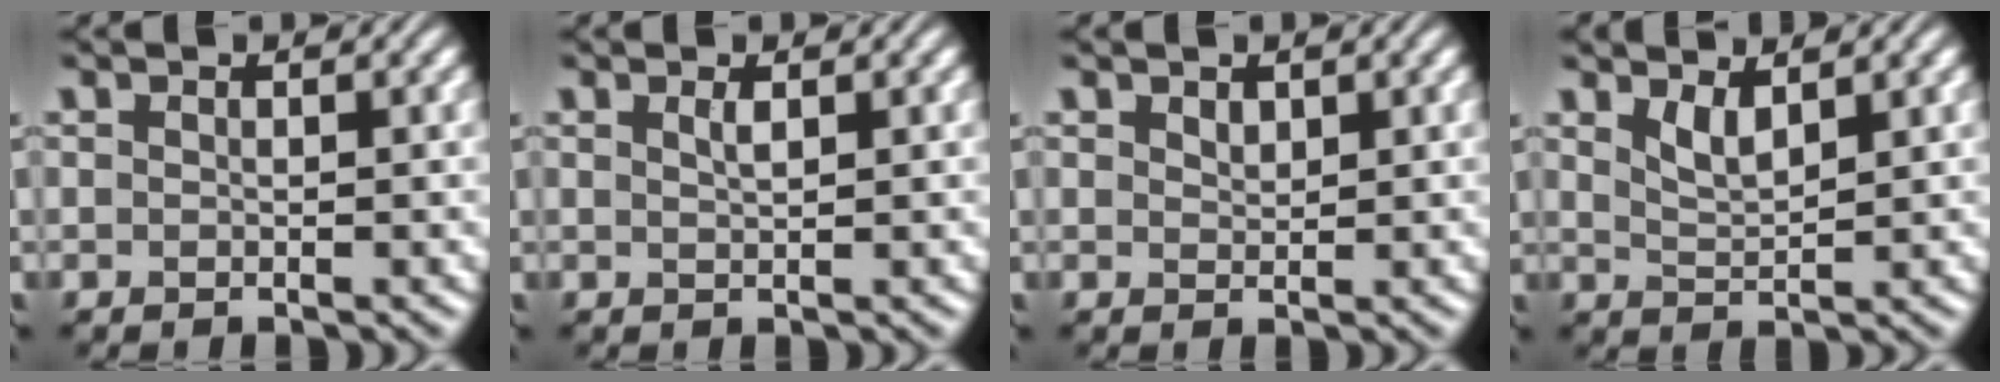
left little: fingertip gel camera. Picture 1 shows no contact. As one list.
[{"total": 1.0, "force": [0.5, 0.3, 0.8], "torque": [-0.012, 0.002, 0.009]}, {"total": 1.0, "force": [0.7, 0.5, 0.4], "torque": [-0.010, 0.000, 0.015]}, {"total": 2.0, "force": [1.4, 0.6, 1.4], "torque": [-0.029, -0.008, 0.032]}]